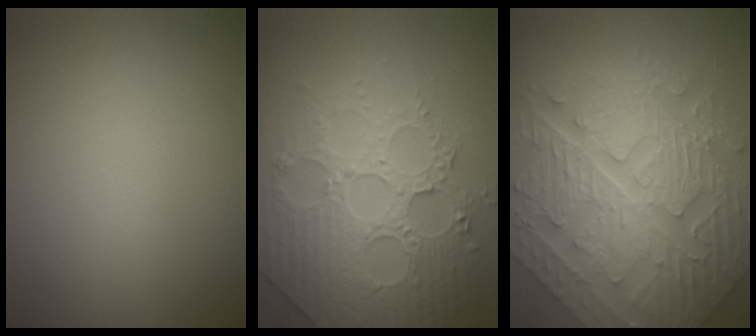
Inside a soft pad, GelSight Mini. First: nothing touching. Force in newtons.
{"total": 7.8, "press": 6.1, "slide": 4.8}
{"total": 11.0, "press": 7.8, "slide": 7.8}